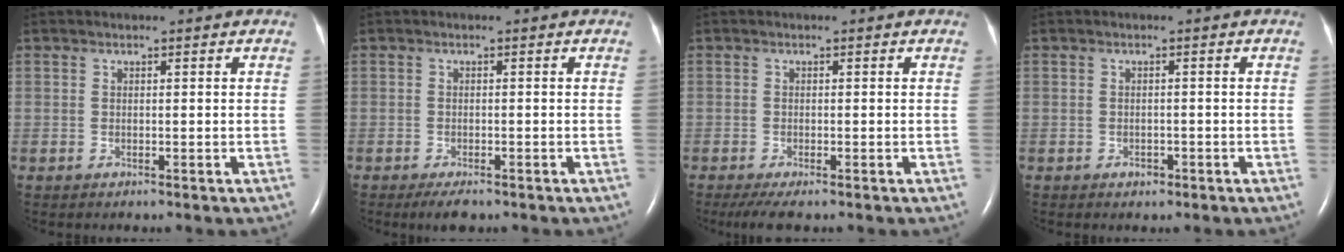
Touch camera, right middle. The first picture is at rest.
{"total": 2.8, "force": [-1.9, 0.8, 1.8], "torque": [-0.034, -0.005, -0.028]}
{"total": 3.7, "force": [-2.7, 0.8, 2.5], "torque": [-0.045, -0.011, -0.043]}
{"total": 1.3, "force": [-0.8, 0.8, 0.6], "torque": [-0.009, 0.003, -0.008]}